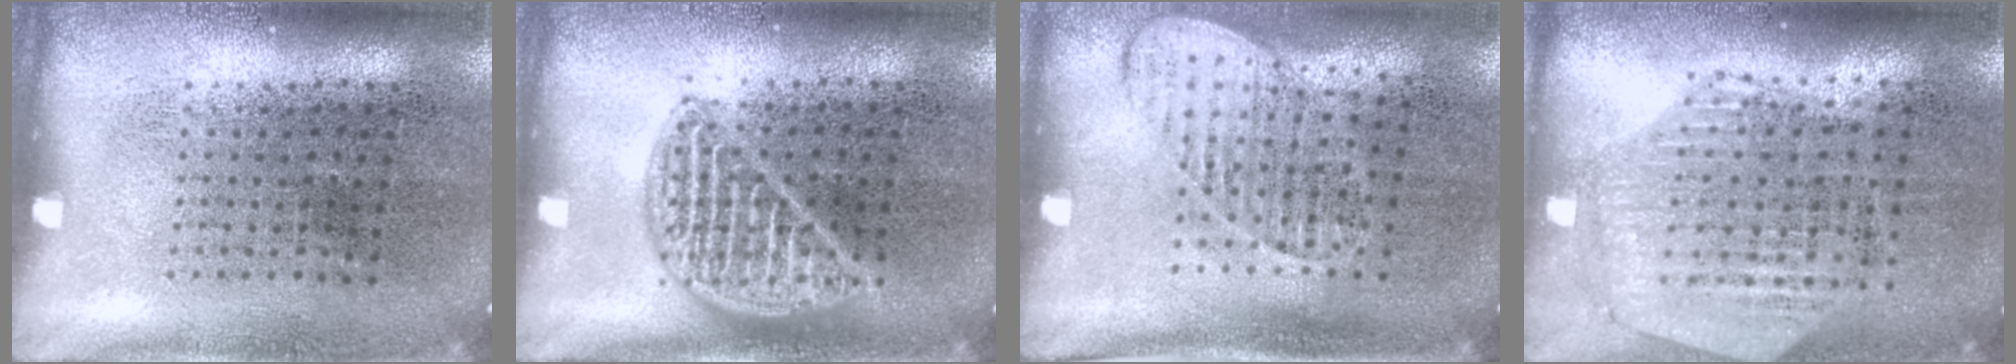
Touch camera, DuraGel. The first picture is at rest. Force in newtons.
{"total": 1.8, "press": 1.8, "slide": 0.2}
{"total": 1.3, "press": 1.2, "slide": 0.5}
{"total": 1.1, "press": 1.1, "slide": 0.3}